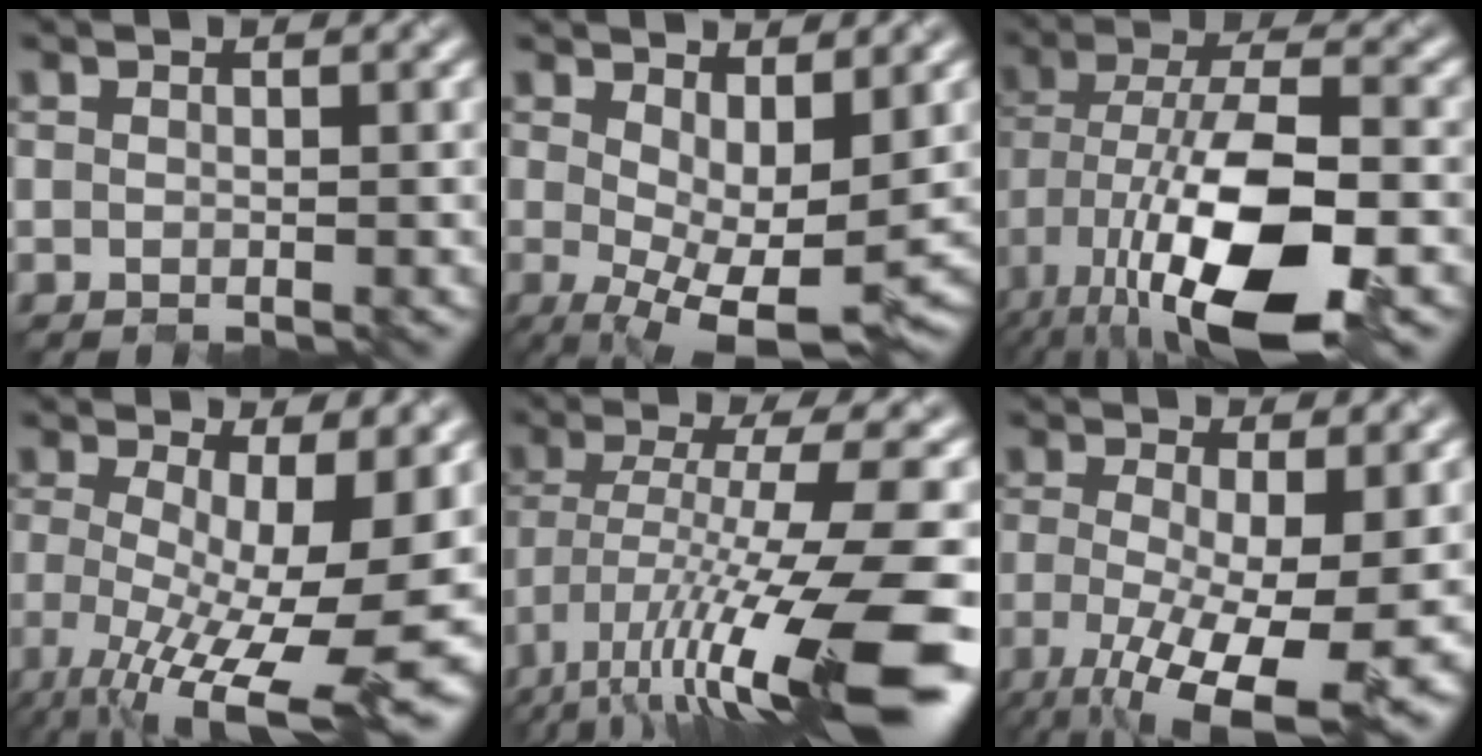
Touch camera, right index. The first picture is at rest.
{"total": 7.0, "force": [-0.2, 2.4, 6.6], "torque": [-0.111, -0.018, 0.002]}
{"total": 15.1, "force": [-5.9, 6.2, 12.4], "torque": [-0.232, -0.026, -0.102]}
{"total": 15.2, "force": [-3.4, 5.2, 13.9], "torque": [-0.201, -0.036, -0.031]}
{"total": 14.7, "force": [-7.1, 3.1, 12.5], "torque": [-0.219, -0.016, -0.110]}
{"total": 12.8, "force": [-3.9, 3.9, 11.5], "torque": [-0.186, -0.023, -0.051]}